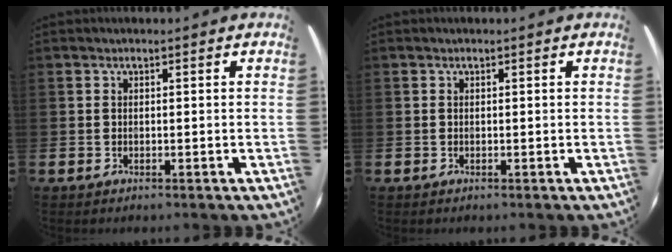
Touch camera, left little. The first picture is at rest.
{"total": 0.0}